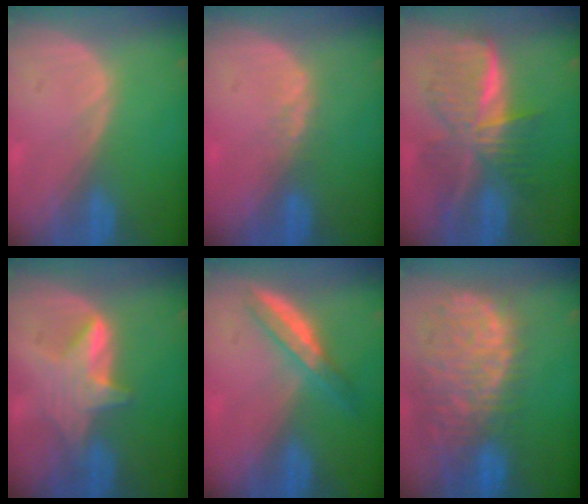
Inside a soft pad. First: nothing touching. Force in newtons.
{"total": 1.7, "press": 1.4, "slide": 0.9}
{"total": 9.4, "press": 9.4, "slide": 0.6}
{"total": 5.6, "press": 5.5, "slide": 1.1}
{"total": 5.2, "press": 4.6, "slide": 2.4}
{"total": 13.6, "press": 11.2, "slide": 7.7}